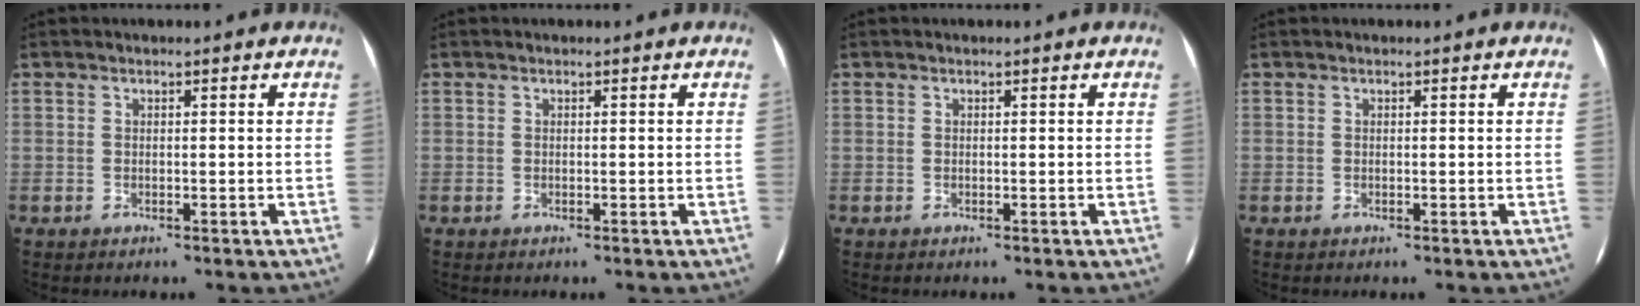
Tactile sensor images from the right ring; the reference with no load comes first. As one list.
[{"total": 0.0}, {"total": 0.0}, {"total": 0.0}]